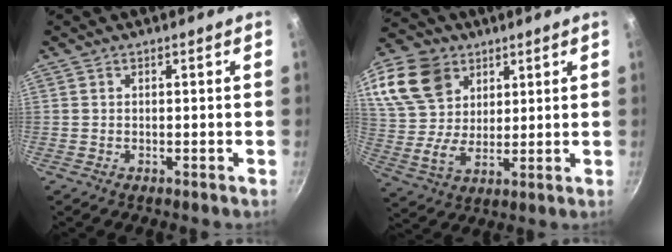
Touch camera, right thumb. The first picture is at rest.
{"total": 17.3, "force": [8.8, 12.3, 8.4], "torque": [-0.163, -0.014, 0.169]}